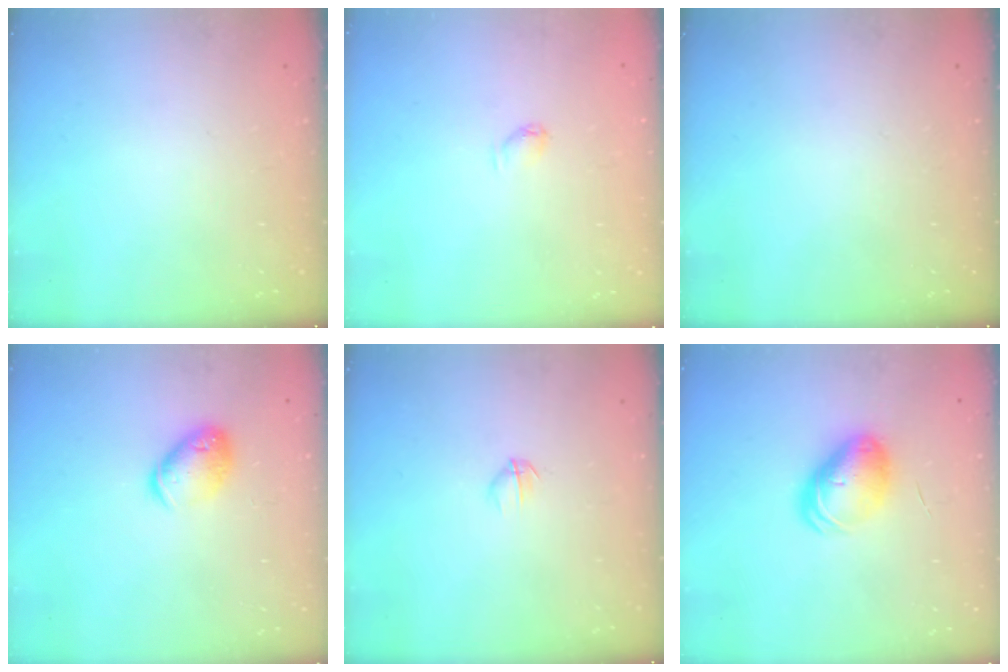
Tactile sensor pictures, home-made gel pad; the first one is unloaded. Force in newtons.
{"total": 3.9, "press": 3.8, "slide": 0.6}
{"total": 0.0}
{"total": 9.3, "press": 9.1, "slide": 1.8}
{"total": 2.7, "press": 2.6, "slide": 0.8}
{"total": 9.5, "press": 9.3, "slide": 1.7}